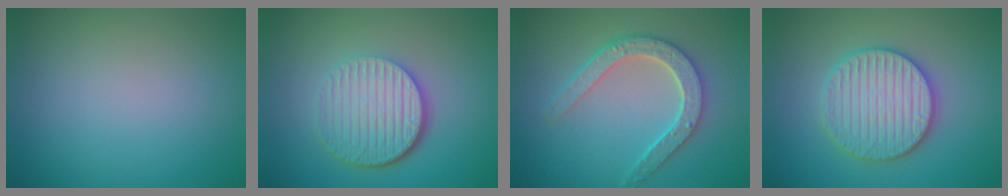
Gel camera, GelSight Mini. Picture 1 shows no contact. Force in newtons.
{"total": 6.2, "press": 4.2, "slide": 4.5}
{"total": 4.8, "press": 3.7, "slide": 3.0}
{"total": 5.8, "press": 5.7, "slide": 1.2}